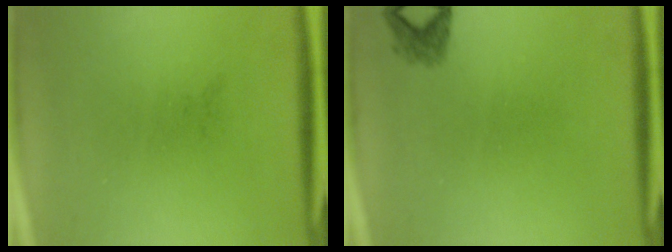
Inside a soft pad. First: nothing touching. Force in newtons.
{"total": 1.4}